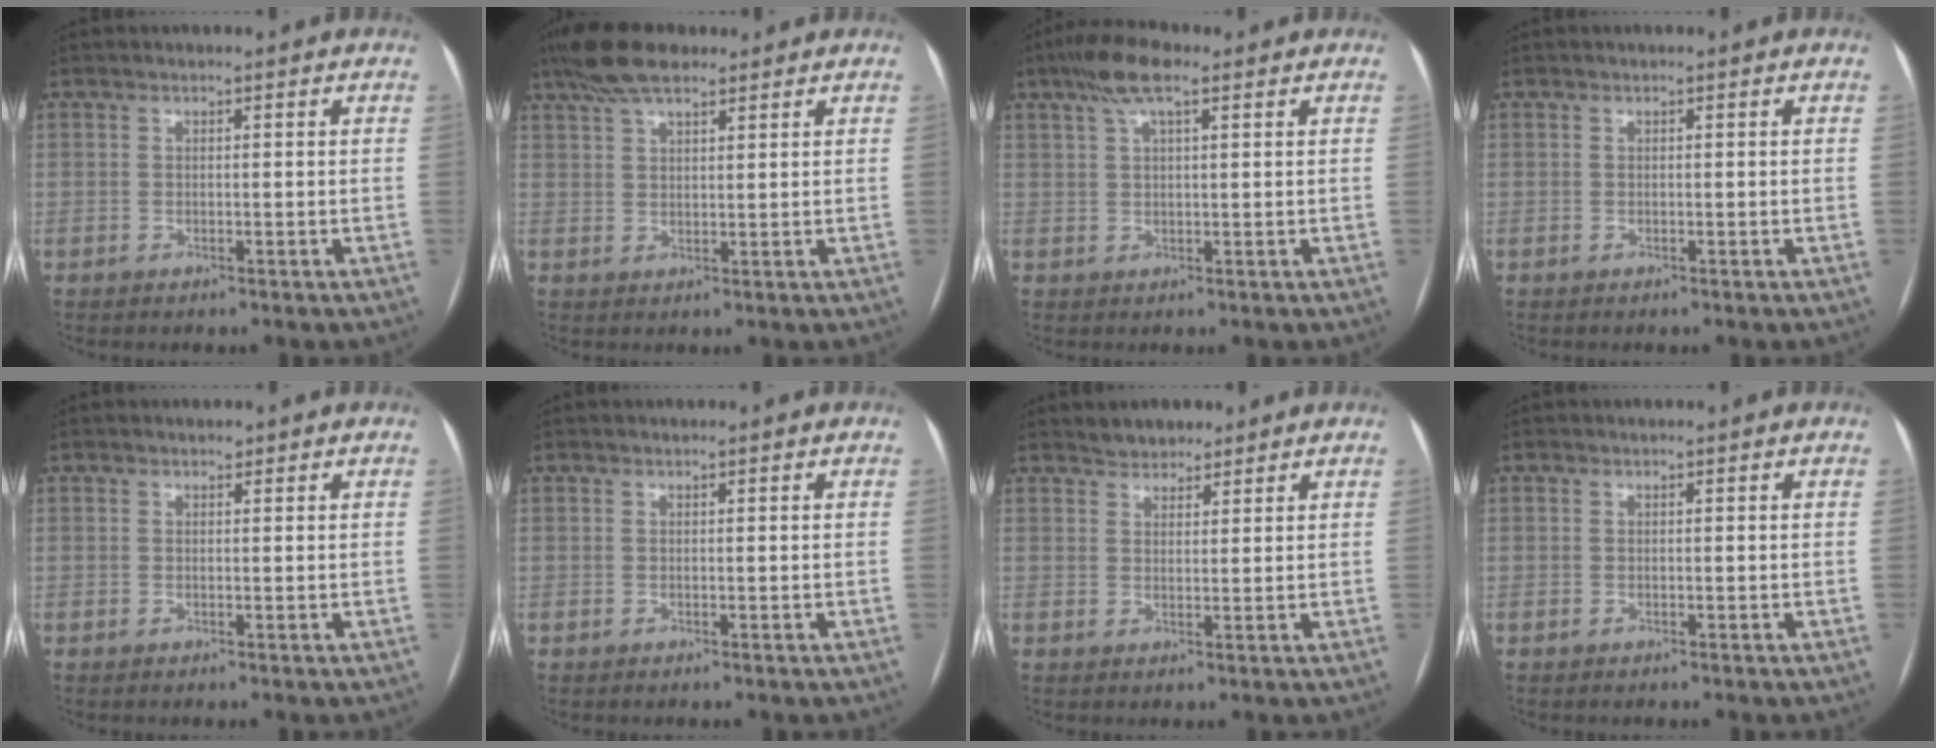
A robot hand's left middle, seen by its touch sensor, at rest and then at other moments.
{"total": 8.1, "force": [6.1, 2.5, 4.7], "torque": [-0.095, 0.029, 0.109]}
{"total": 6.4, "force": [3.7, 1.6, 4.9], "torque": [-0.100, 0.025, 0.066]}
{"total": 0.0}
{"total": 0.9, "force": [0.7, 0.4, 0.4], "torque": [-0.009, 0.010, 0.010]}
{"total": 0.0}
{"total": 3.3, "force": [2.8, 1.6, 0.6], "torque": [-0.010, 0.012, 0.045]}
{"total": 0.0}